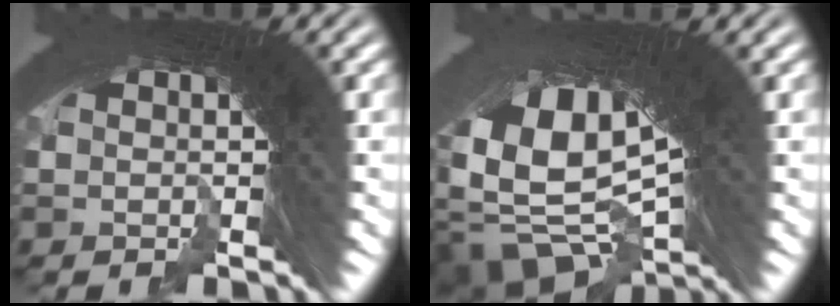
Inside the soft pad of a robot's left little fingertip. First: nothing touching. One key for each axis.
{"total": 16.6, "fx": -1.5, "fy": 11.0, "fz": 12.4, "tx": -0.266, "ty": -0.052, "tz": -0.010}